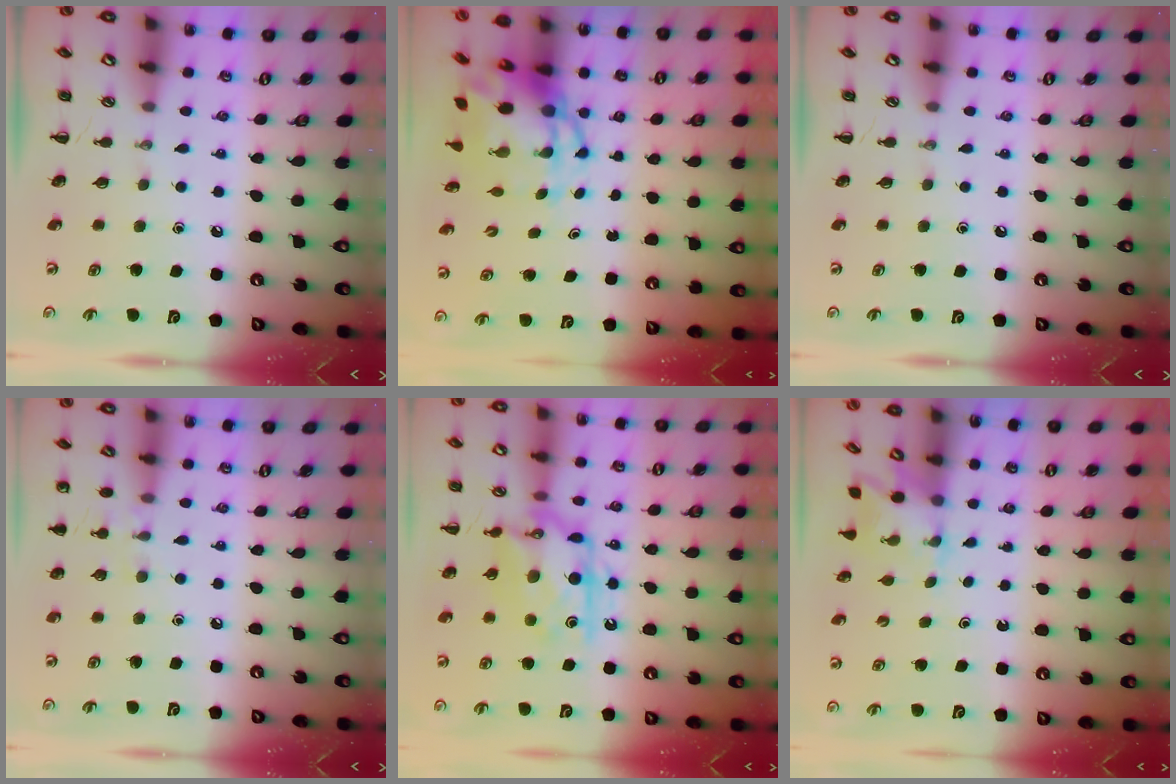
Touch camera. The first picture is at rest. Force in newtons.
{"total": 6.4, "press": 6.1, "slide": 1.9}
{"total": 0.0}
{"total": 6.7, "press": 6.5, "slide": 1.6}
{"total": 14.0, "press": 14.0, "slide": 0.5}
{"total": 1.6, "press": 1.5, "slide": 0.6}